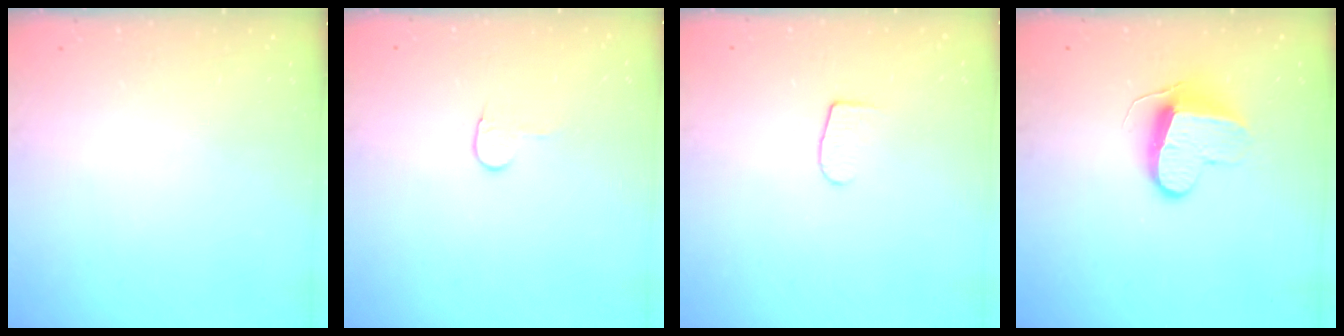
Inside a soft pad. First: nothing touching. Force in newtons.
{"total": 3.8, "press": 3.7, "slide": 0.4}
{"total": 5.8, "press": 5.8, "slide": 0.7}
{"total": 10.1, "press": 10.1, "slide": 0.4}